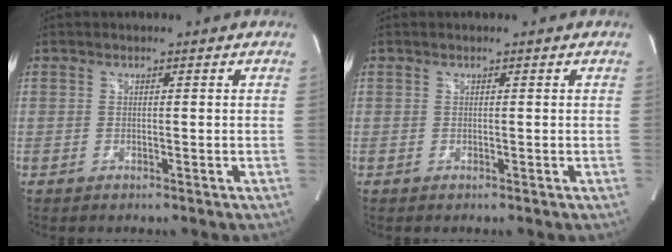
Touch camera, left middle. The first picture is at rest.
{"total": 0.0}